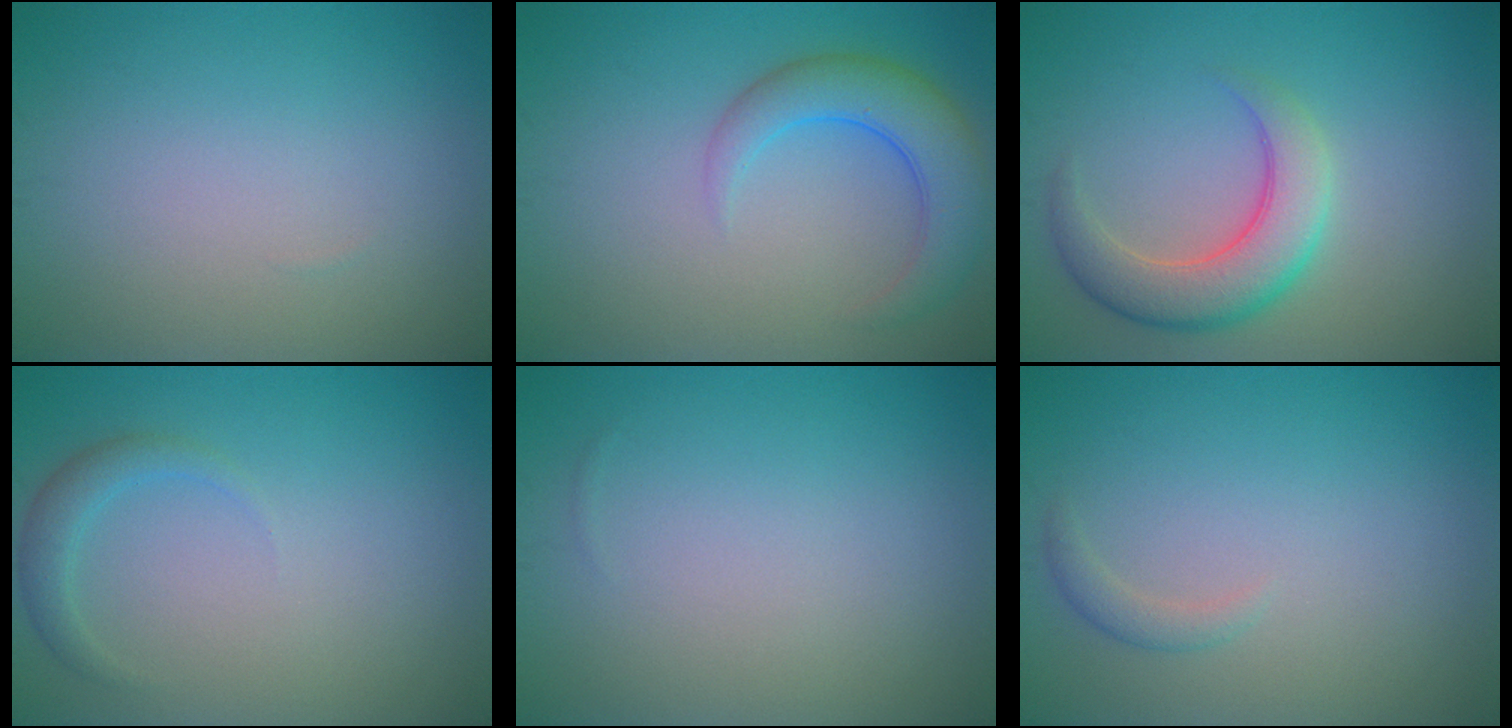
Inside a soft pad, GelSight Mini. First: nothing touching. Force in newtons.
{"total": 4.9, "press": 4.9, "slide": 0.3}
{"total": 5.3, "press": 5.3, "slide": 0.4}
{"total": 1.7, "press": 1.7, "slide": 0.1}
{"total": 0.0}
{"total": 1.1, "press": 1.1, "slide": 0.1}